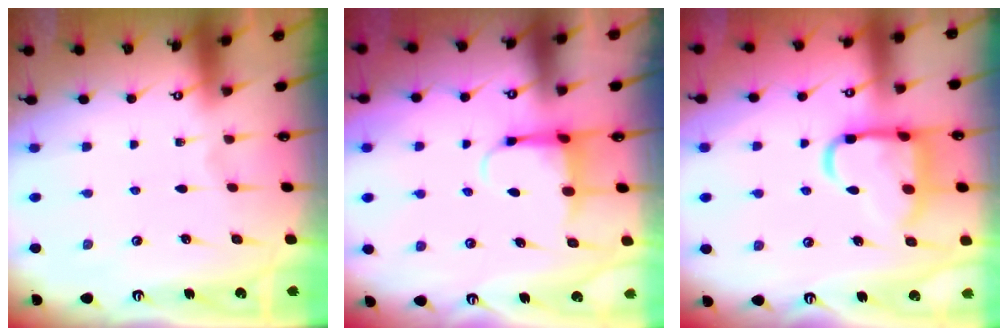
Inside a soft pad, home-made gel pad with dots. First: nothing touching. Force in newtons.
{"total": 6.2, "press": 6.1, "slide": 1.2}
{"total": 14.4, "press": 14.3, "slide": 1.6}